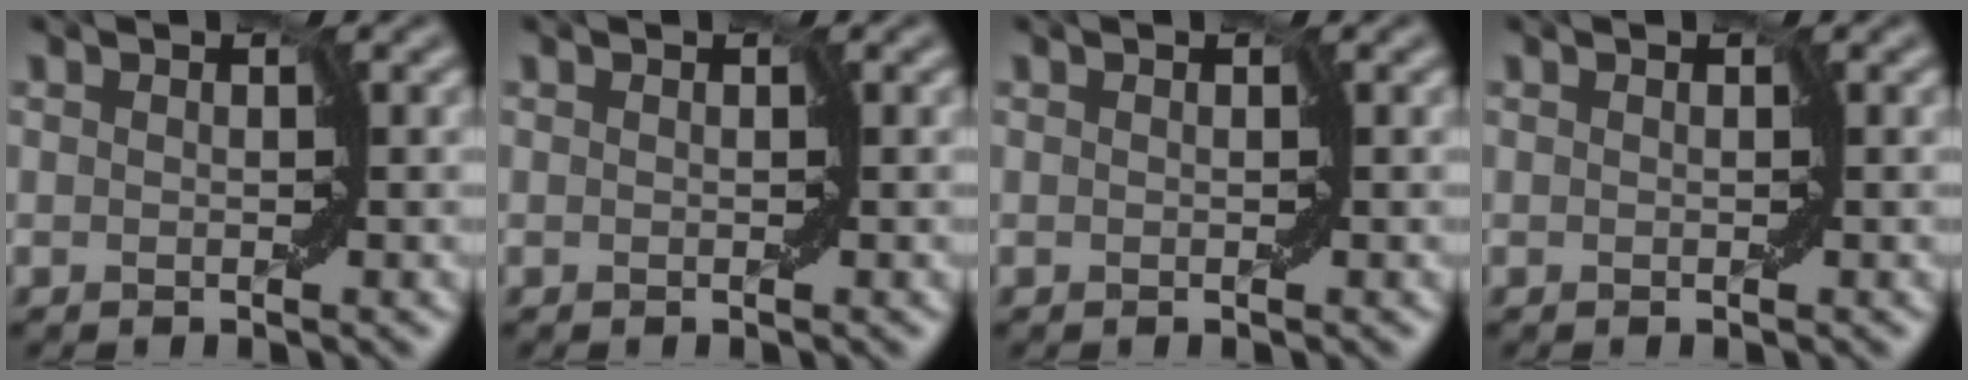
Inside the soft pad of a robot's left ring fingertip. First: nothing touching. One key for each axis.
{"total": 0.0}
{"total": 0.0}
{"total": 0.0}